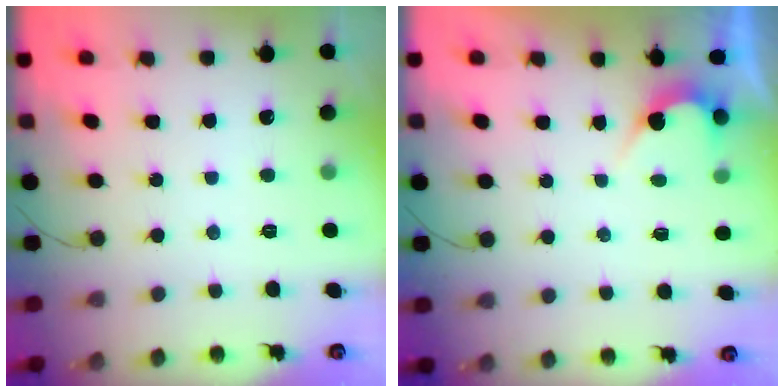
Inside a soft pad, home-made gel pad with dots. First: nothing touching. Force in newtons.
{"total": 2.7, "press": 2.7, "slide": 0.2}